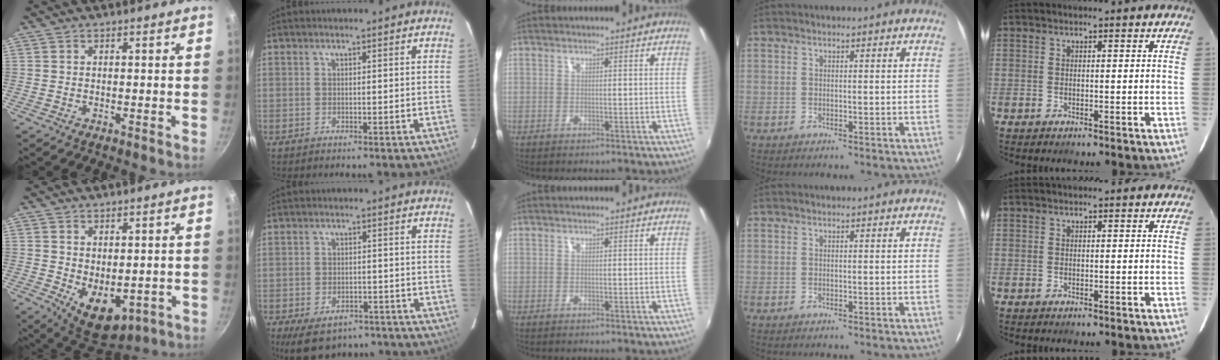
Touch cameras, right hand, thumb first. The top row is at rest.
{"thumb": {"total": 8.7, "force": [-0.7, 5.7, 6.6], "torque": [-0.073, -0.017, 0.010]}, "index": {"total": 10.0, "force": [-7.4, 5.2, 4.2], "torque": [-0.095, -0.008, -0.098]}}